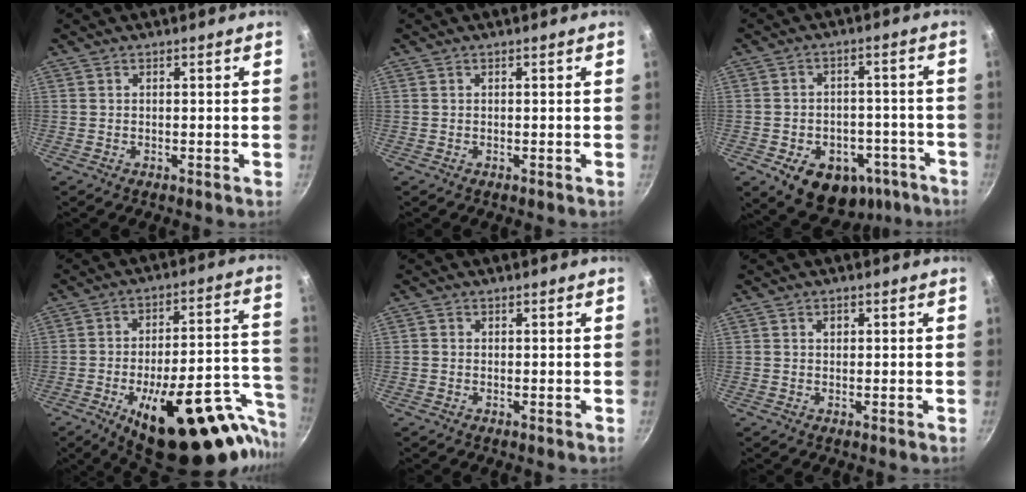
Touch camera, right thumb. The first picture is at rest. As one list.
[{"total": 0.0}, {"total": 16.0, "force": [-7.8, 11.1, 8.4], "torque": [-0.083, 0.041, -0.090]}, {"total": 30.5, "force": [-15.9, 11.7, 23.2], "torque": [-0.254, 0.073, -0.222]}, {"total": 0.8, "force": [-0.2, 0.7, 0.2], "torque": [-0.003, 0.002, -0.006]}, {"total": 1.2, "force": [0.3, 1.0, 0.7], "torque": [-0.005, 0.001, 0.003]}]